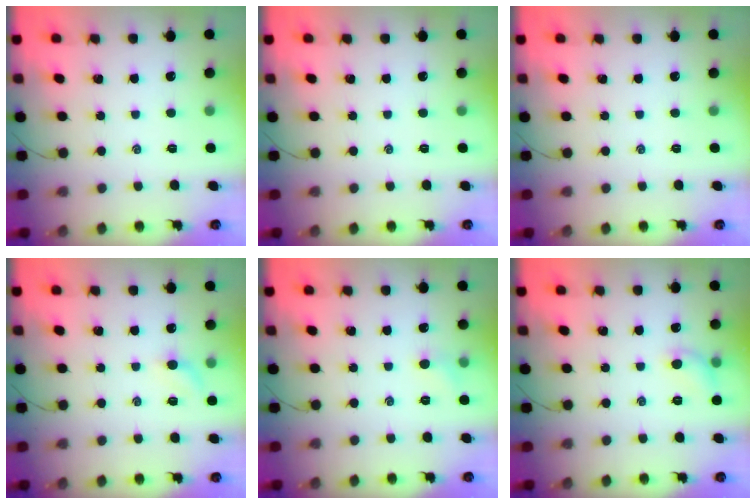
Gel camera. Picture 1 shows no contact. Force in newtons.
{"total": 0.0}
{"total": 0.0}
{"total": 5.5, "press": 5.3, "slide": 1.3}
{"total": 4.5, "press": 4.2, "slide": 1.4}
{"total": 5.9, "press": 5.8, "slide": 1.0}